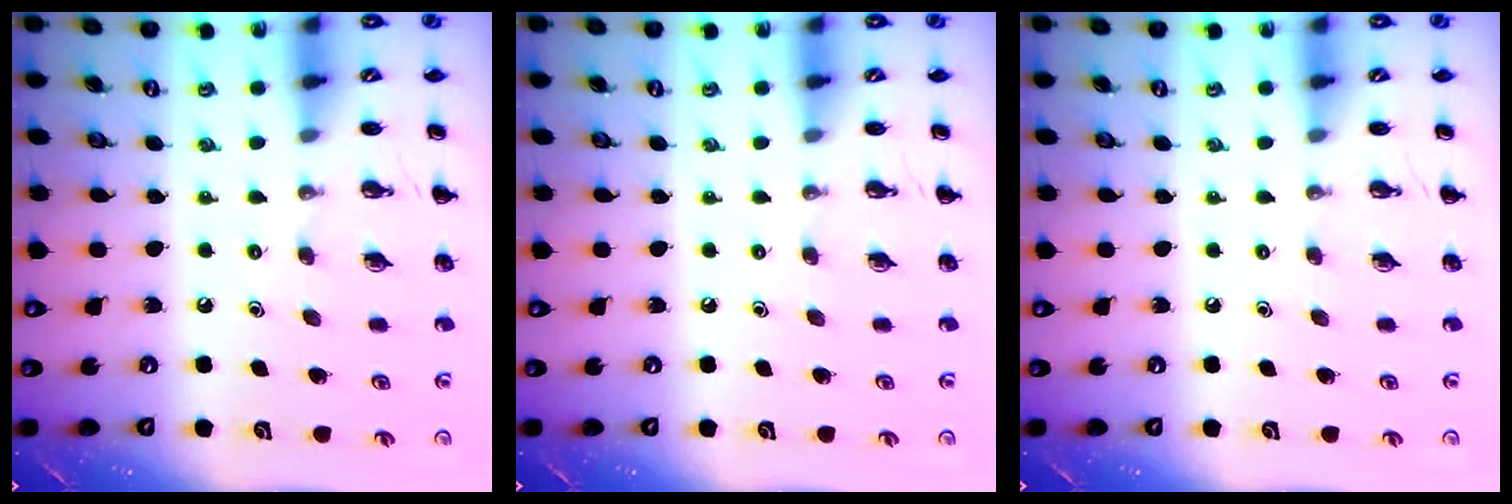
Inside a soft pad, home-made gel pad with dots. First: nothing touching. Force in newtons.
{"total": 0.0}
{"total": 0.0}